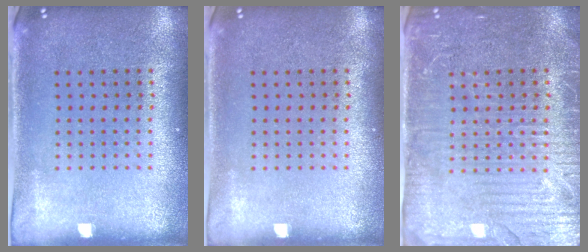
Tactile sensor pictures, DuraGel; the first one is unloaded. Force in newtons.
{"total": 0.0}
{"total": 4.2, "press": 4.0, "slide": 1.4}